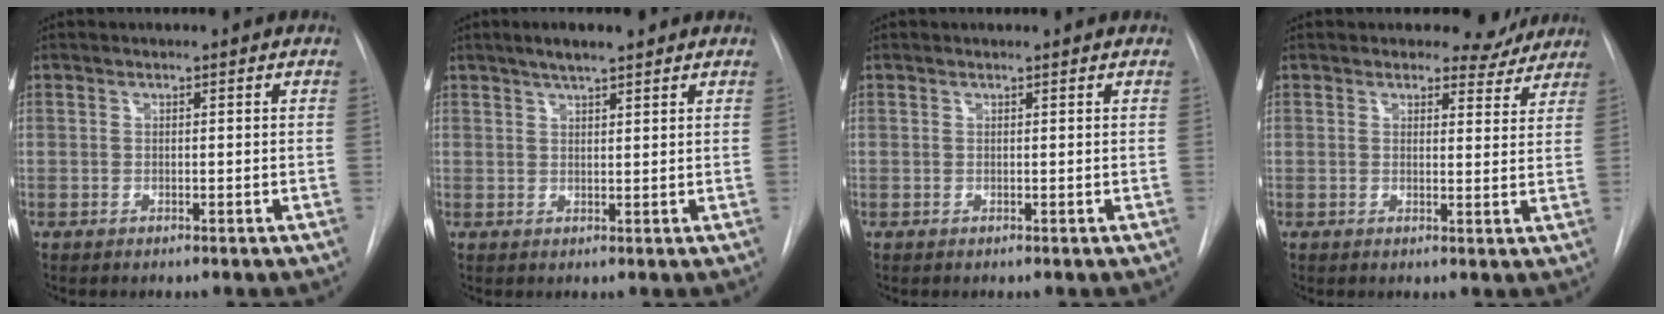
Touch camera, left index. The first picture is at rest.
{"total": 4.7, "force": [3.5, 0.7, 3.1], "torque": [-0.053, 0.017, 0.058]}
{"total": 1.0, "force": [1.0, 0.0, 0.1], "torque": [-0.008, 0.008, 0.014]}
{"total": 4.9, "force": [4.5, 2.1, 0.1], "torque": [0.013, -0.015, 0.039]}